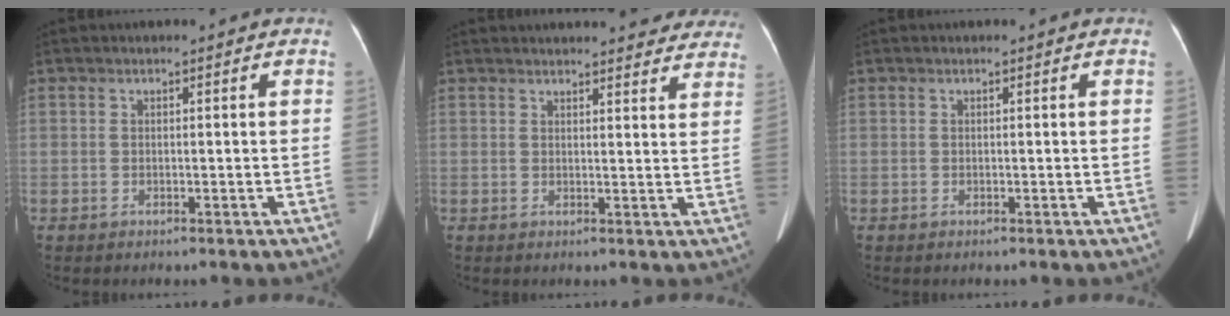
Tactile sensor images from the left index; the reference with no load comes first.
{"total": 18.3, "force": [17.1, 4.2, 5.1], "torque": [-0.053, -0.001, 0.190]}
{"total": 0.0}